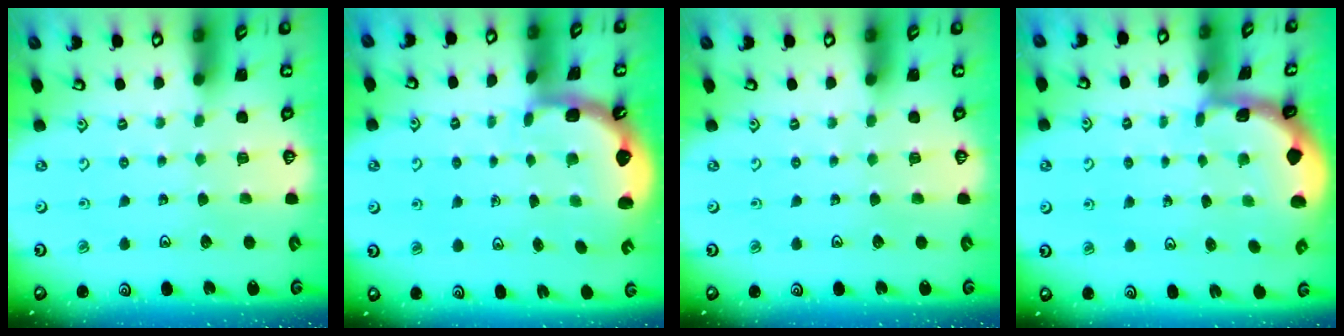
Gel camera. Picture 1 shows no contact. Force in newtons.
{"total": 2.5, "press": 1.7, "slide": 1.8}
{"total": 0.0}
{"total": 2.3, "press": 2.3, "slide": 0.3}